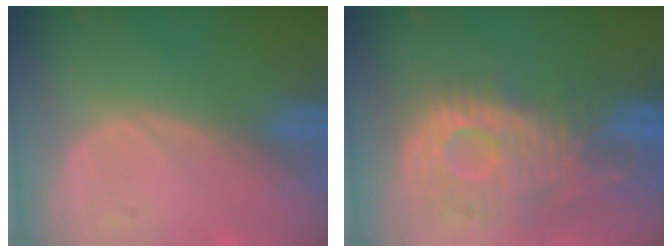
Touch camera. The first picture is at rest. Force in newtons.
{"total": 11.2, "press": 10.3, "slide": 4.5}